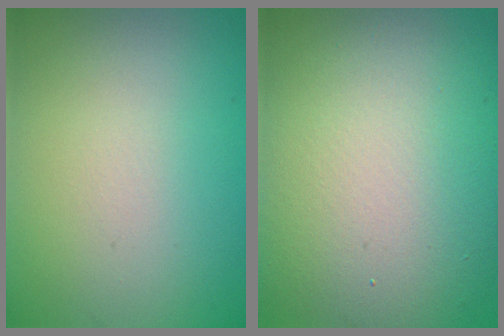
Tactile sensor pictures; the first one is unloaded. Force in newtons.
{"total": 13.0, "press": 13.0, "slide": 0.6}